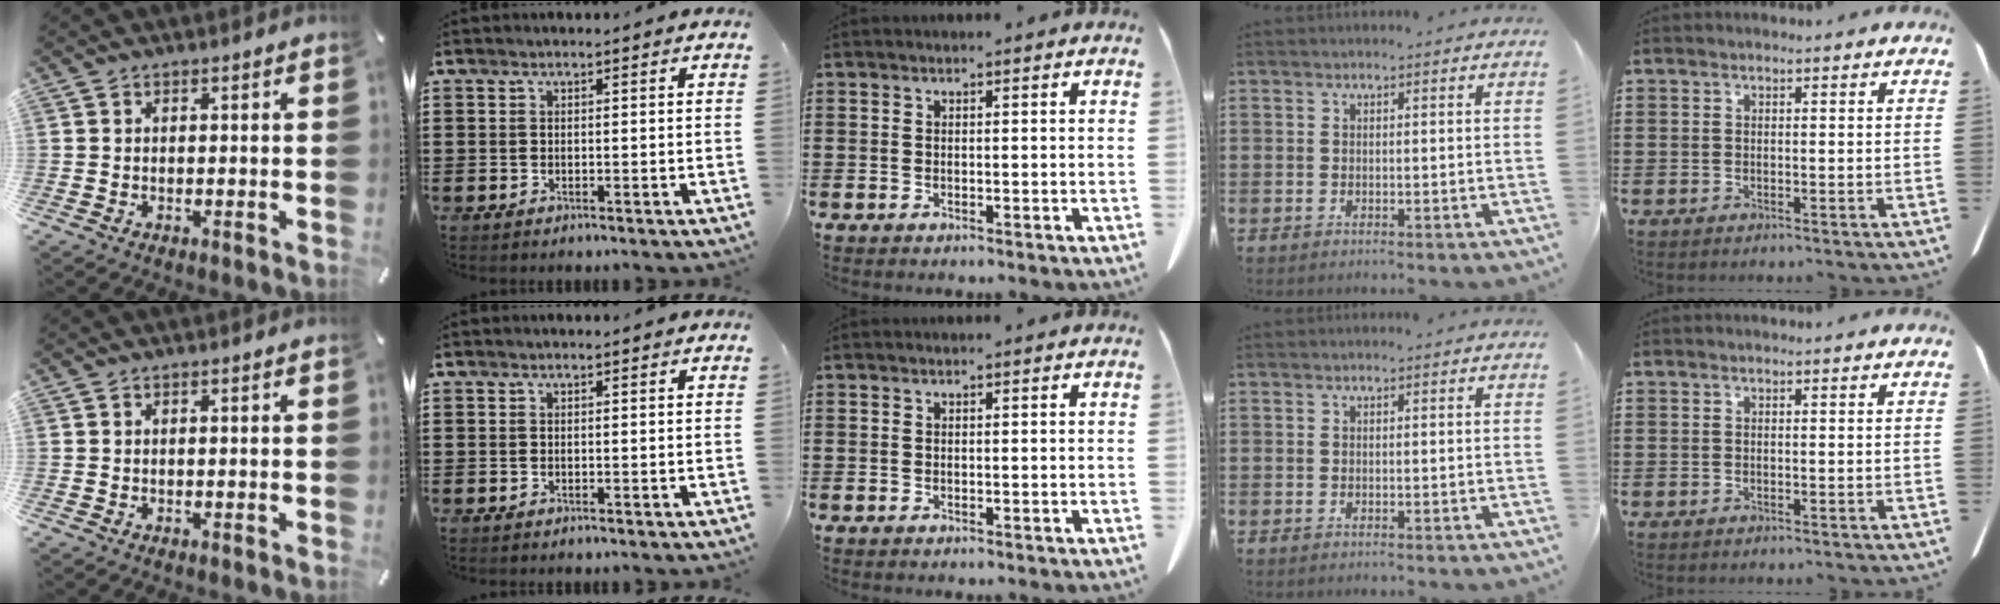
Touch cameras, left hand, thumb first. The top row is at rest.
{}